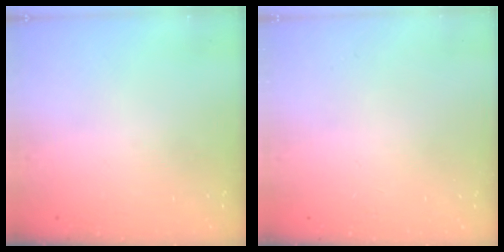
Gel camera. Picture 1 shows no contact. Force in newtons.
{"total": 2.5, "press": 2.5, "slide": 0.2}